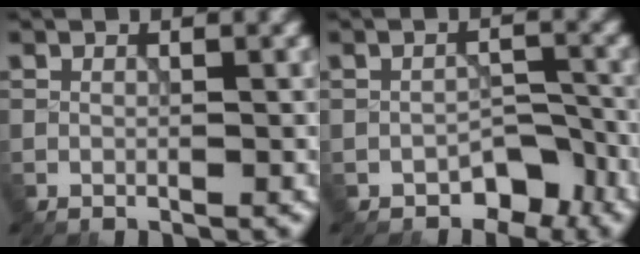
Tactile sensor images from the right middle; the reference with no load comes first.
{"total": 3.3, "force": [-2.3, 2.0, 1.3], "torque": [-0.006, 0.000, -0.031]}